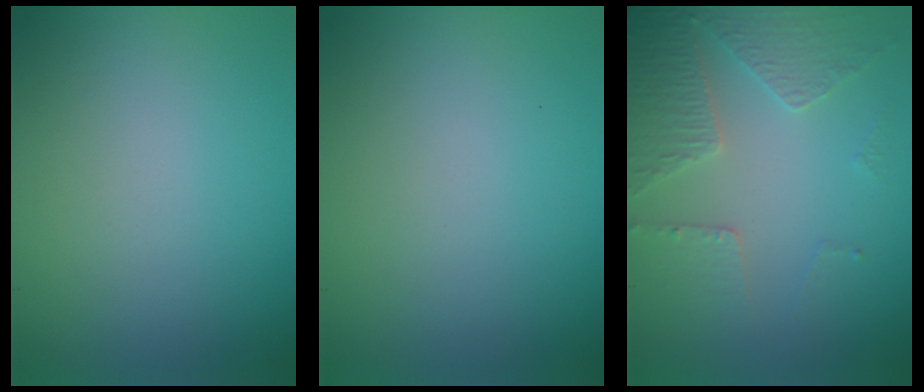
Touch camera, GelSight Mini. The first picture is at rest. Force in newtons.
{"total": 0.0}
{"total": 4.4, "press": 3.3, "slide": 2.9}